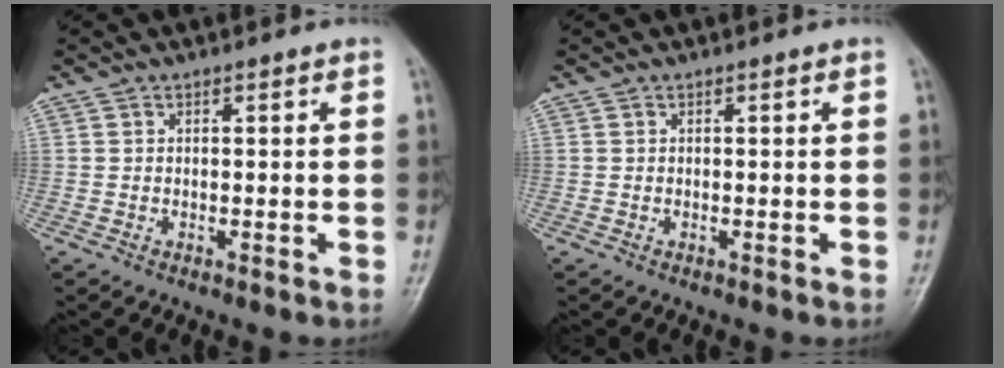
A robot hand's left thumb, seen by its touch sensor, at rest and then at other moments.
{"total": 0.0}